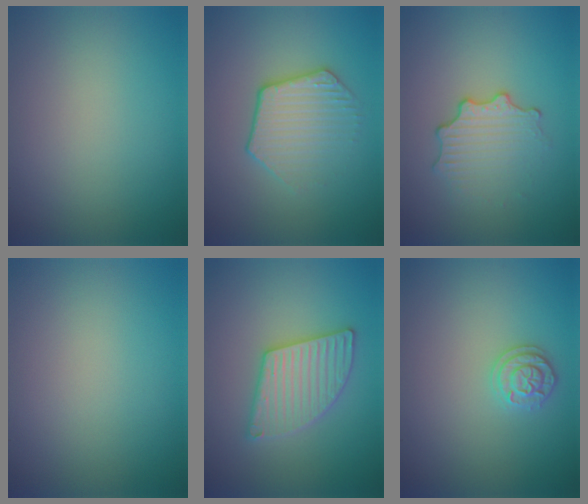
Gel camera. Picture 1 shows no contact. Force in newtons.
{"total": 3.6, "press": 3.2, "slide": 1.6}
{"total": 3.2, "press": 2.5, "slide": 1.9}
{"total": 0.0}
{"total": 4.9, "press": 4.9, "slide": 0.5}
{"total": 1.9, "press": 1.9, "slide": 0.2}